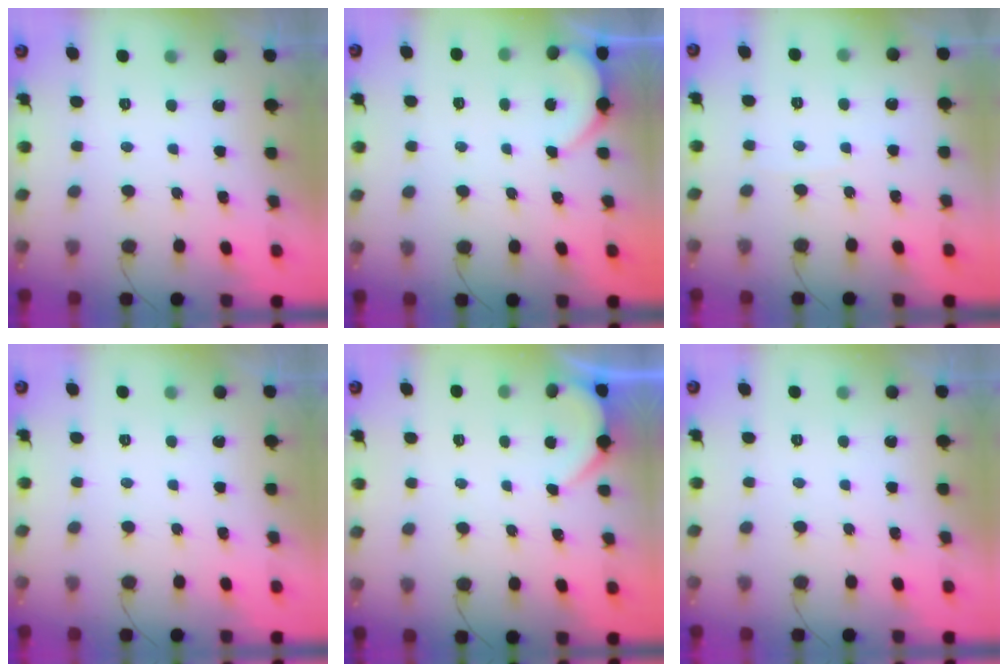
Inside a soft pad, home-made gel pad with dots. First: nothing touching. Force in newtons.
{"total": 1.4, "press": 1.4, "slide": 0.2}
{"total": 2.9, "press": 2.9, "slide": 0.4}
{"total": 0.0}
{"total": 2.1, "press": 2.1, "slide": 0.3}
{"total": 0.0}